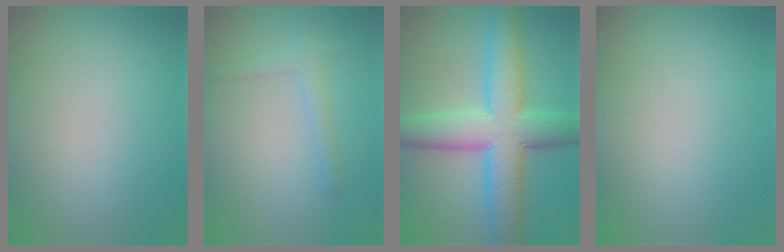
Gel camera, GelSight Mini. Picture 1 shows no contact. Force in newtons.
{"total": 1.5, "press": 1.5, "slide": 0.1}
{"total": 8.9, "press": 8.9, "slide": 0.2}
{"total": 0.0}